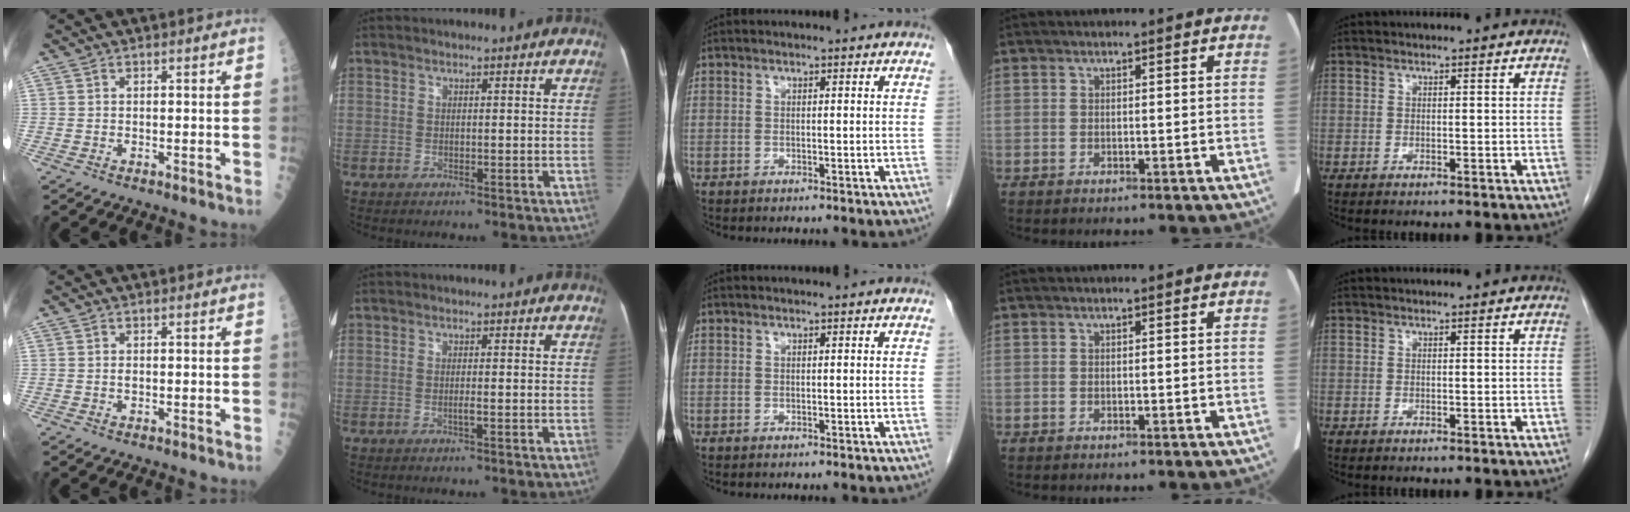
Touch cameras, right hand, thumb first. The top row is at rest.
{"thumb": {"total": 0.7, "force": [0.1, 0.4, 0.5], "torque": [-0.008, 0.001, 0.002]}, "index": {"total": 1.1, "force": [-0.4, 0.1, 1.0], "torque": [-0.021, 0.001, -0.008]}}